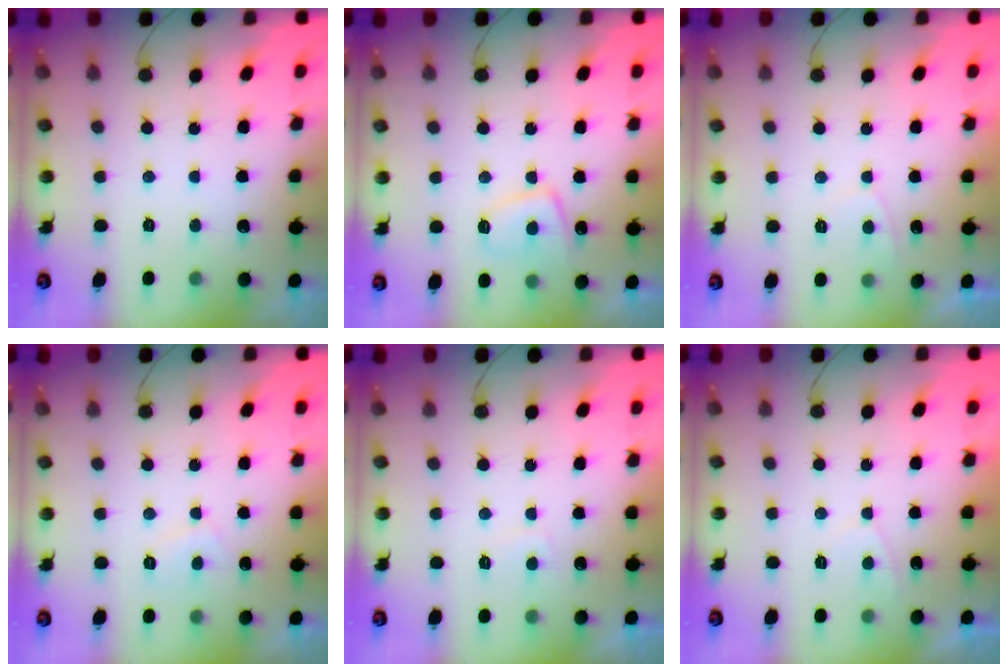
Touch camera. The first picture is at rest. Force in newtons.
{"total": 7.9, "press": 7.8, "slide": 1.2}
{"total": 1.1, "press": 0.9, "slide": 0.6}
{"total": 2.5, "press": 2.4, "slide": 0.7}
{"total": 1.6, "press": 1.5, "slide": 0.5}
{"total": 2.5, "press": 2.4, "slide": 0.7}